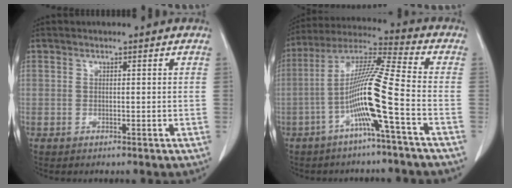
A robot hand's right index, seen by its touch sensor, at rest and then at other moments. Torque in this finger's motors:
{"motor_torque": [2.11, -0.03, 1.01, 0.17]}